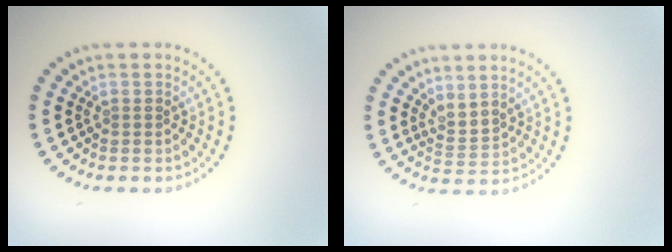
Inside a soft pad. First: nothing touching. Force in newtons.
{"total": 2.0, "press": 1.3, "slide": 1.5}